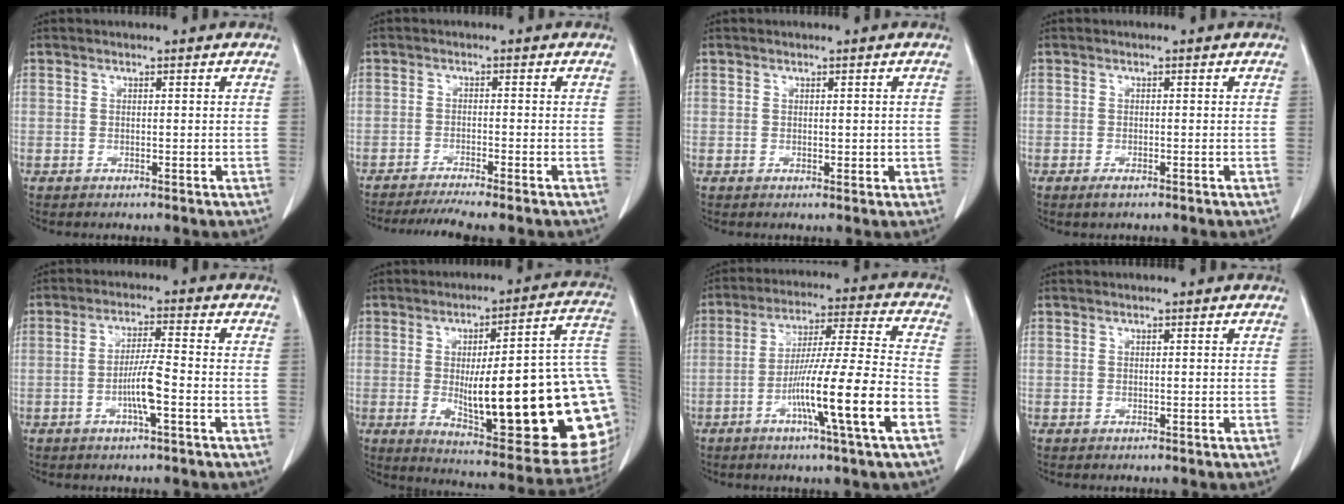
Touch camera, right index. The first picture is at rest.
{"total": 6.8, "force": [-6.0, -0.9, 3.0], "torque": [-0.036, -0.014, -0.094]}
{"total": 1.3, "force": [0.0, 0.9, 1.0], "torque": [-0.010, -0.001, 0.003]}
{"total": 1.2, "force": [-0.8, 0.3, 0.8], "torque": [-0.017, -0.003, -0.011]}
{"total": 5.3, "force": [-1.8, 0.1, 5.0], "torque": [-0.100, 0.001, -0.034]}
{"total": 30.7, "force": [-2.7, 5.1, 30.1], "torque": [-0.317, 0.000, -0.034]}
{"total": 14.8, "force": [-5.7, -1.1, 13.6], "torque": [-0.237, -0.007, -0.101]}
{"total": 0.0}